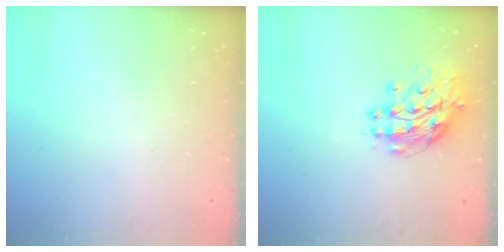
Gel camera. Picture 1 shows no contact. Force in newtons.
{"total": 12.2, "press": 12.1, "slide": 1.1}